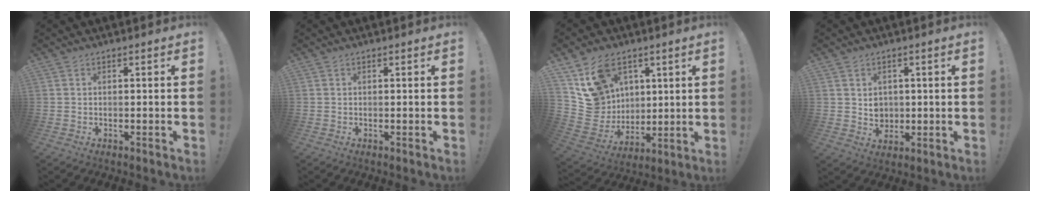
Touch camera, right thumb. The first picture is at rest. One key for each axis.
{"total": 0.0}
{"total": 16.2, "fx": 8.5, "fy": 12.3, "fz": 6.1, "tx": -0.123, "ty": -0.037, "tz": 0.177}
{"total": 4.9, "fx": 1.4, "fy": 4.6, "fz": 1.2, "tx": -0.005, "ty": -0.013, "tz": 0.026}